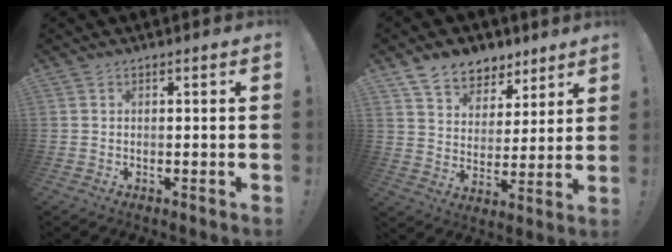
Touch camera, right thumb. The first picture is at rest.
{"total": 10.2, "force": [7.7, 6.4, 2.3], "torque": [-0.041, -0.055, 0.150]}